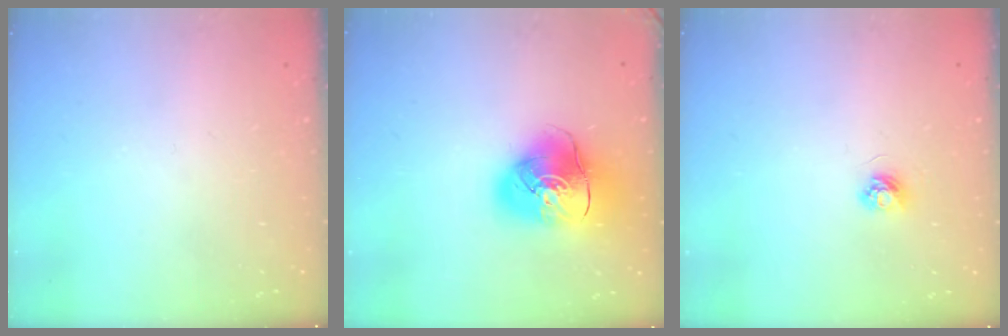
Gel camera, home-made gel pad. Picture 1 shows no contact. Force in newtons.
{"total": 15.6, "press": 15.5, "slide": 2.4}
{"total": 3.6, "press": 3.6, "slide": 0.4}